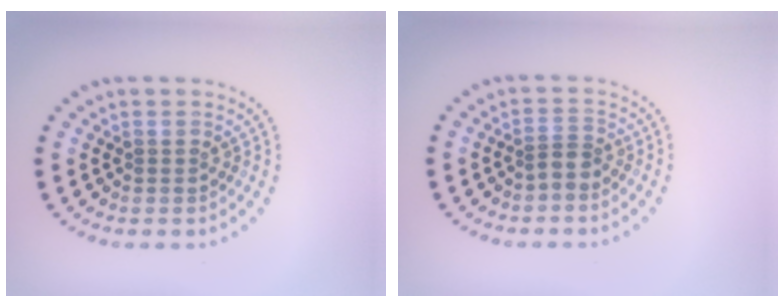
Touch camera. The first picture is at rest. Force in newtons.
{"total": 1.5, "press": 1.0, "slide": 1.1}